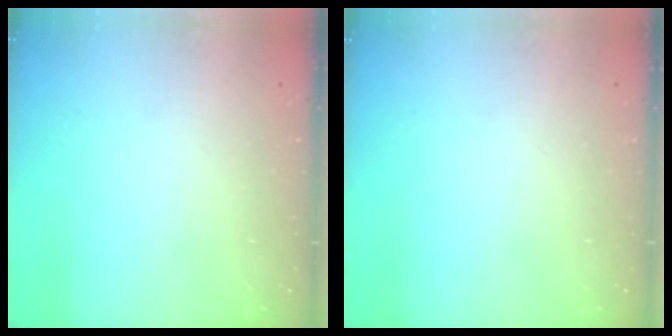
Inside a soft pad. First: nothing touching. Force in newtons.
{"total": 0.0}